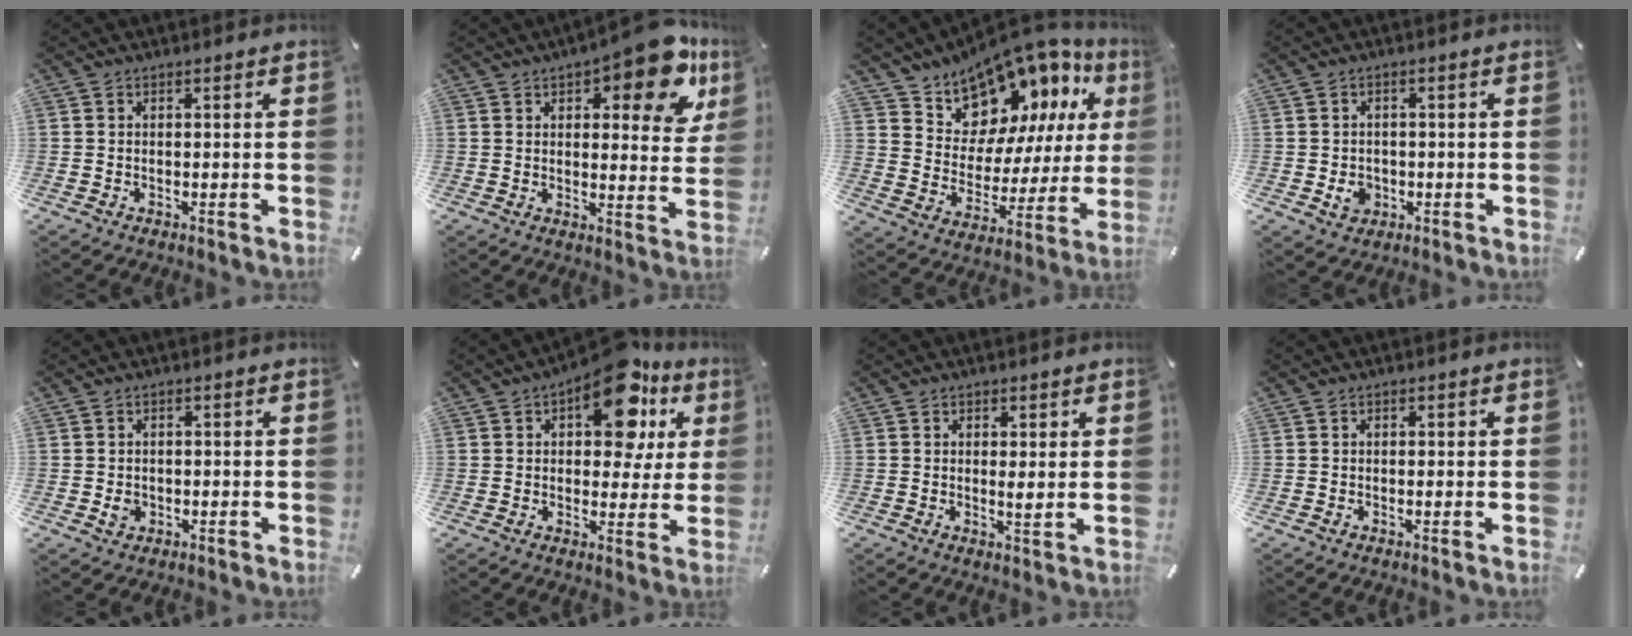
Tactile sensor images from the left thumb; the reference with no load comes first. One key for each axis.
{"total": 14.7, "fx": 9.2, "fy": 5.4, "fz": 10.1, "tx": -0.125, "ty": -0.059, "tz": 0.148}
{"total": 13.0, "fx": 11.9, "fy": 5.4, "fz": 0.2, "tx": -0.011, "ty": -0.145, "tz": 0.211}
{"total": 4.0, "fx": -0.9, "fy": 3.5, "fz": 1.8, "tx": -0.014, "ty": 0.000, "tz": -0.016}
{"total": 2.1, "fx": -0.2, "fy": 1.9, "fz": 0.9, "tx": -0.010, "ty": 0.002, "tz": -0.006}
{"total": 16.4, "fx": 8.4, "fy": 8.3, "fz": 11.3, "tx": -0.158, "ty": -0.037, "tz": 0.139}
{"total": 2.0, "fx": 1.1, "fy": 0.7, "fz": 1.5, "tx": -0.024, "ty": -0.005, "tz": 0.017}
{"total": 0.6, "fx": 0.2, "fy": 0.4, "fz": 0.5, "tx": -0.001, "ty": -0.001, "tz": 0.001}